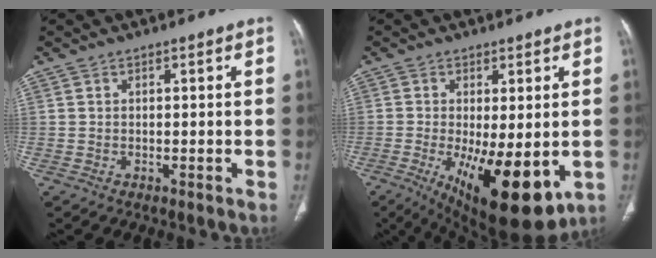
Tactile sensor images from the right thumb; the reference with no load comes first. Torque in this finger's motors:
{"motor_torque": [0.77, 2.66, 0.05, 0.10, 0.18]}